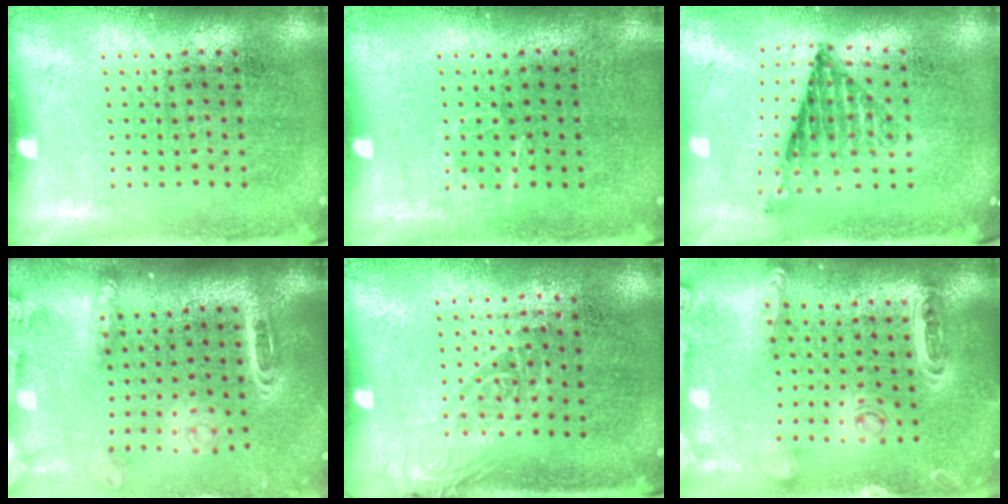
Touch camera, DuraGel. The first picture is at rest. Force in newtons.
{"total": 0.7, "press": 0.6, "slide": 0.3}
{"total": 0.9, "press": 0.9, "slide": 0.3}
{"total": 2.5, "press": 1.8, "slide": 1.8}
{"total": 1.3, "press": 1.0, "slide": 0.9}
{"total": 1.3, "press": 1.2, "slide": 0.2}